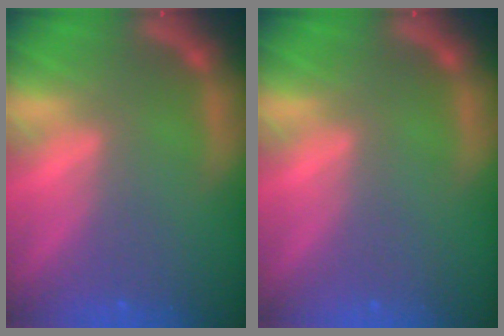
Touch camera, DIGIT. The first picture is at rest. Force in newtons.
{"total": 0.0}